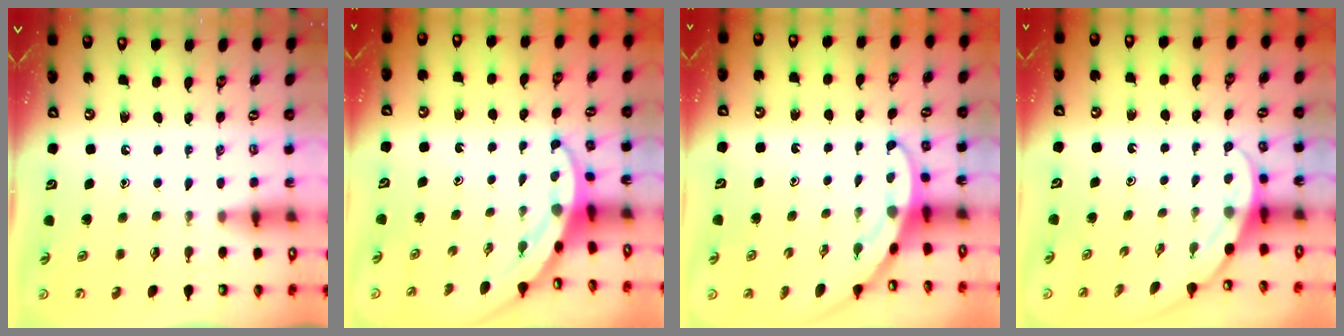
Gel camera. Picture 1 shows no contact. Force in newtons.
{"total": 3.8, "press": 3.8, "slide": 0.5}
{"total": 3.2, "press": 3.2, "slide": 0.1}
{"total": 4.8, "press": 4.8, "slide": 0.3}